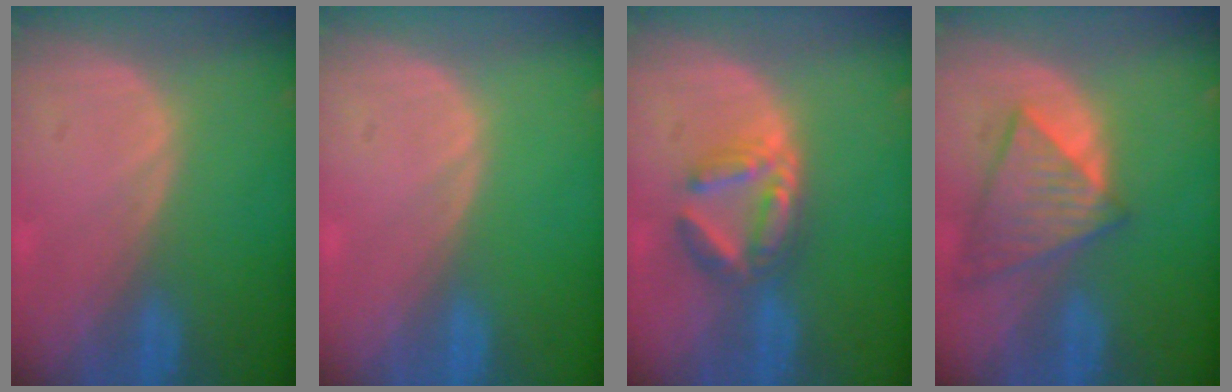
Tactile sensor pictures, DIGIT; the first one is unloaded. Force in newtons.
{"total": 0.0}
{"total": 5.9, "press": 5.6, "slide": 1.8}
{"total": 8.1, "press": 7.2, "slide": 3.6}